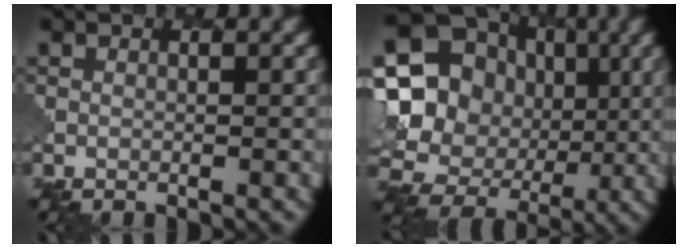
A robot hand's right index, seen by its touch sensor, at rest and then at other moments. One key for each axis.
{"total": 19.8, "fx": 0.4, "fy": 18.4, "fz": 7.4, "tx": -0.180, "ty": 0.013, "tz": -0.017}